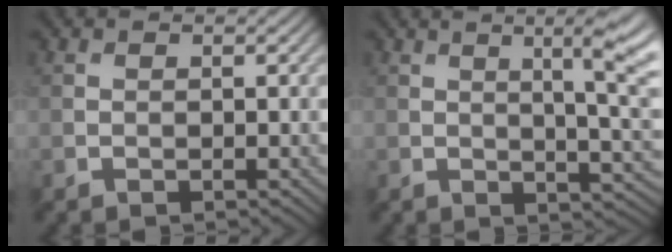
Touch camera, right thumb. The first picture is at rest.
{"total": 9.2, "force": [2.6, 2.4, 8.5], "torque": [-0.101, 0.019, 0.036]}